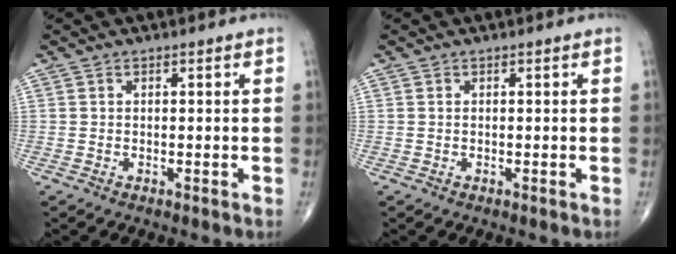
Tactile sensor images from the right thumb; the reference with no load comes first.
{"total": 0.0}